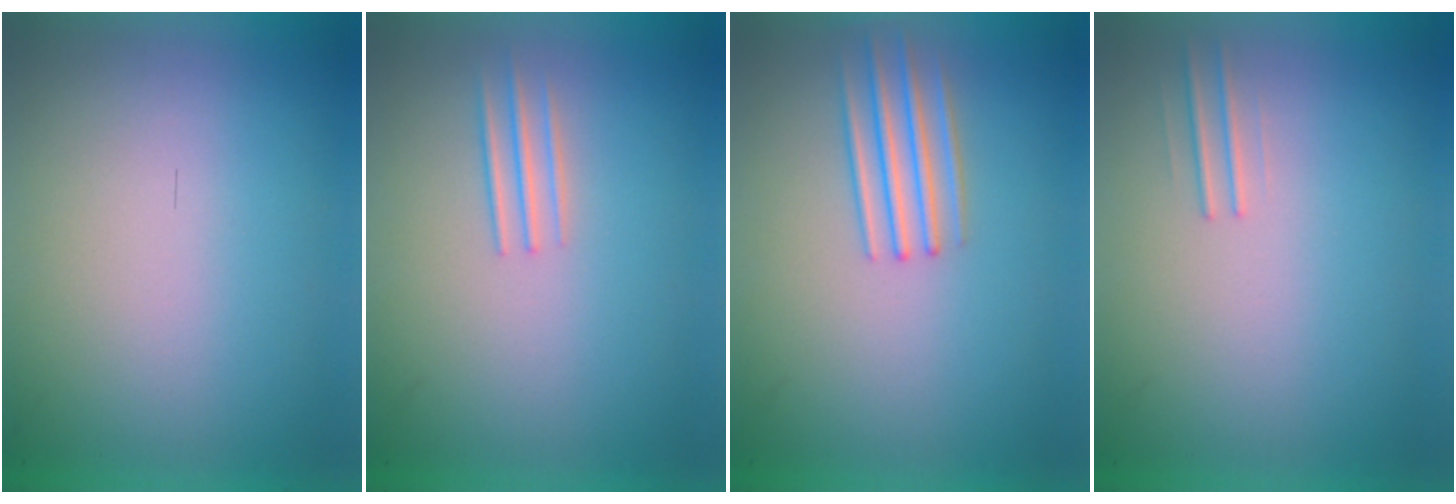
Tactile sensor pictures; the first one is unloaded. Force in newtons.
{"total": 1.8}
{"total": 2.1}
{"total": 1.1}